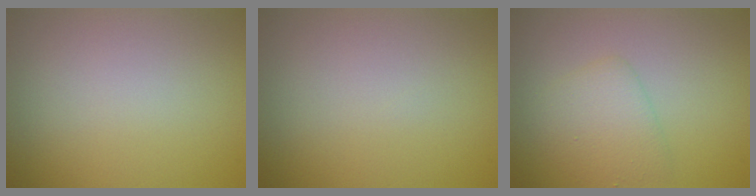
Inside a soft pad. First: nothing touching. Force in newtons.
{"total": 0.0}
{"total": 2.6, "press": 2.6, "slide": 0.1}